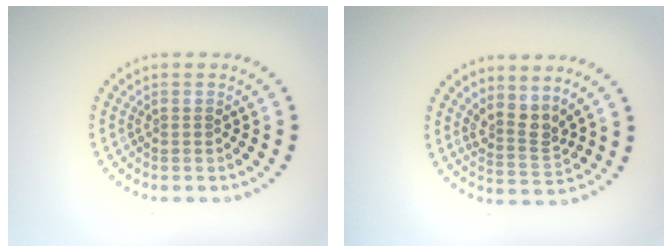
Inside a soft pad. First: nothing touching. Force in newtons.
{"total": 2.6, "press": 1.7, "slide": 2.0}